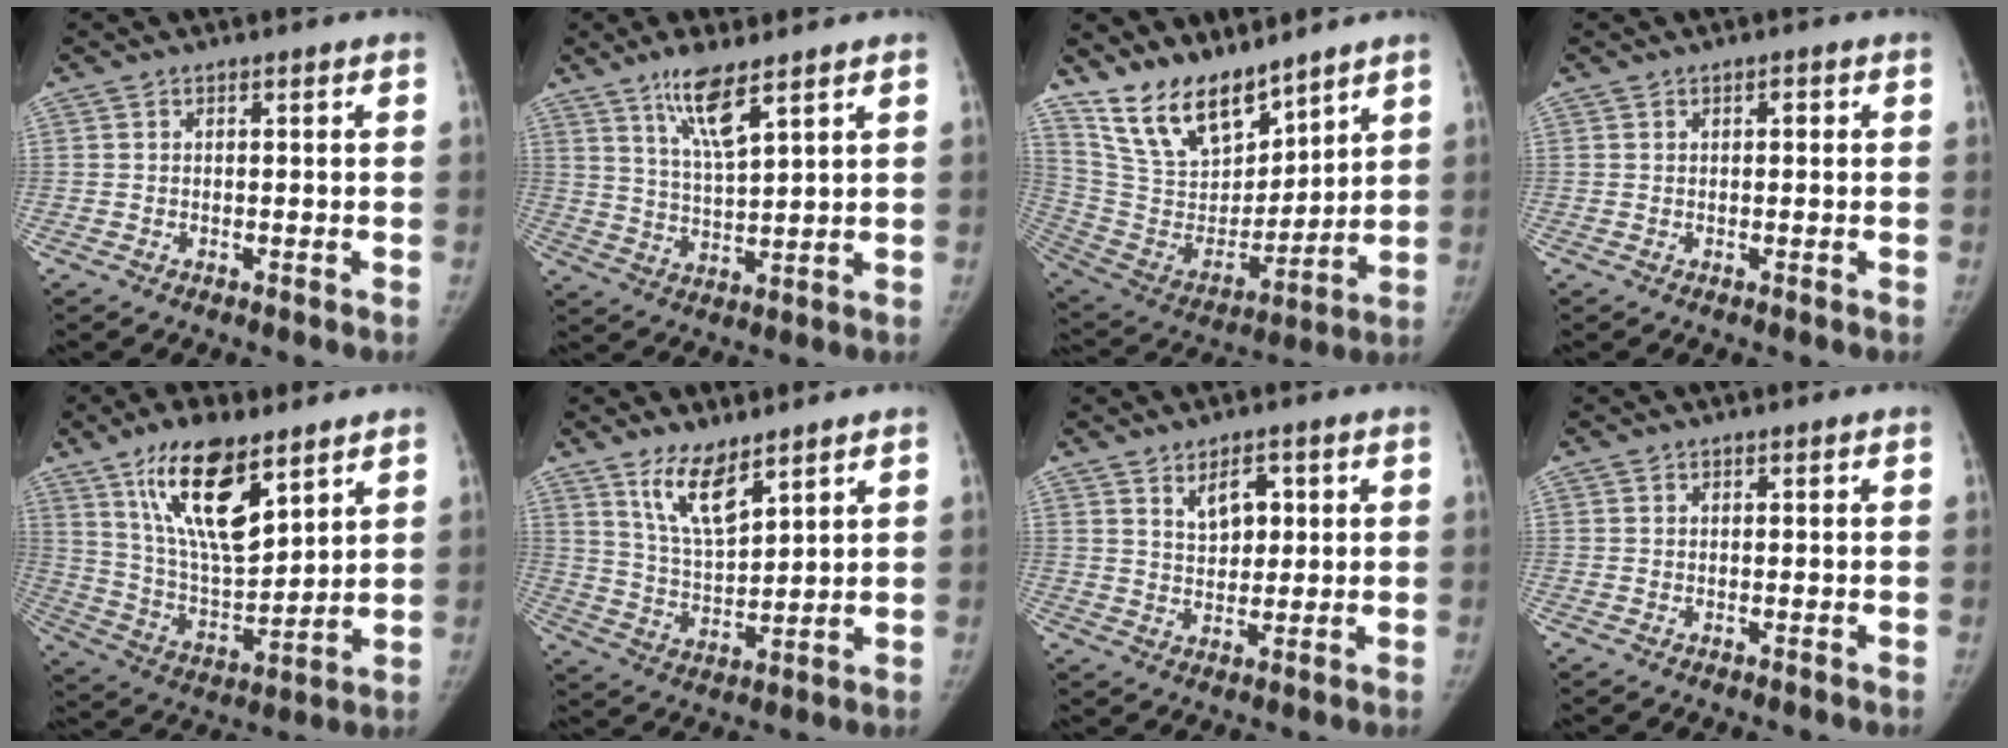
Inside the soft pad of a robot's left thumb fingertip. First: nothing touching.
{"total": 8.2, "force": [5.3, 1.5, 6.1], "torque": [-0.116, -0.033, 0.108]}
{"total": 15.9, "force": [12.8, 6.5, 6.8], "torque": [-0.089, -0.073, 0.255]}
{"total": 1.5, "force": [0.4, 0.8, 1.3], "torque": [-0.015, 0.003, 0.004]}
{"total": 17.8, "force": [10.3, 6.9, 12.7], "torque": [-0.198, -0.053, 0.197]}
{"total": 9.0, "force": [6.2, 3.0, 5.8], "torque": [-0.094, -0.046, 0.127]}
{"total": 5.6, "force": [2.4, 3.4, 3.8], "torque": [-0.039, -0.017, 0.043]}
{"total": 0.0}